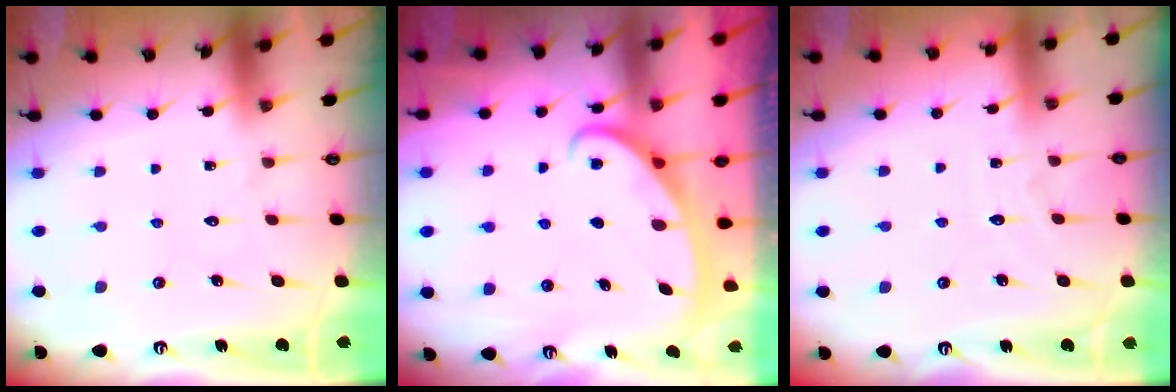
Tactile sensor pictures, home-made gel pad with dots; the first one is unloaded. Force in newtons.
{"total": 2.8, "press": 2.8, "slide": 0.4}
{"total": 2.7, "press": 2.7, "slide": 0.4}